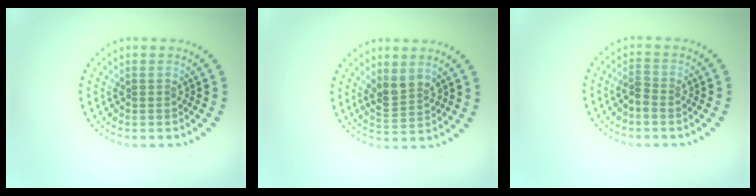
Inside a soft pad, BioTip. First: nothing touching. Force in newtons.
{"total": 2.6, "press": 2.4, "slide": 1.0}
{"total": 1.3, "press": 1.2, "slide": 0.6}